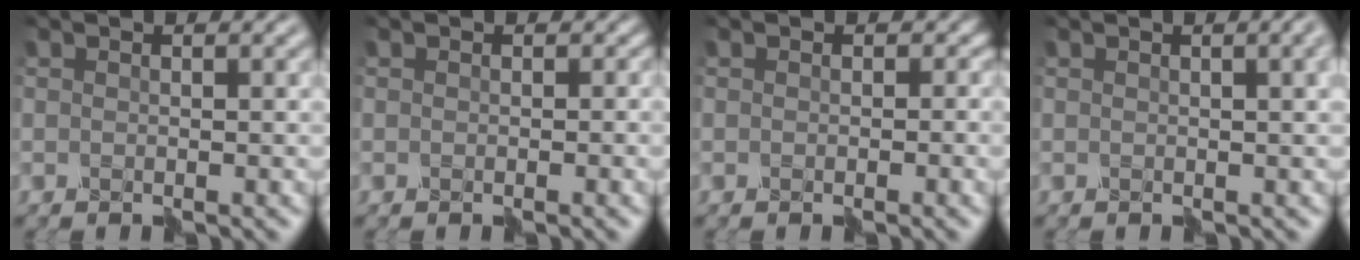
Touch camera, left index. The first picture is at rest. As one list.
[{"total": 0.9, "force": [-0.4, 0.8, 0.0], "torque": [0.012, 0.003, -0.006]}, {"total": 1.6, "force": [-0.8, 1.4, 0.1], "torque": [0.012, 0.000, -0.012]}, {"total": 5.8, "force": [1.6, 3.0, 4.7], "torque": [-0.021, 0.024, 0.016]}]